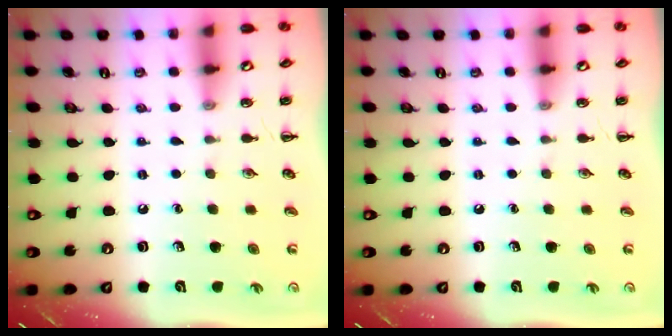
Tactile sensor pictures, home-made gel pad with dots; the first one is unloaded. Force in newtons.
{"total": 0.0}